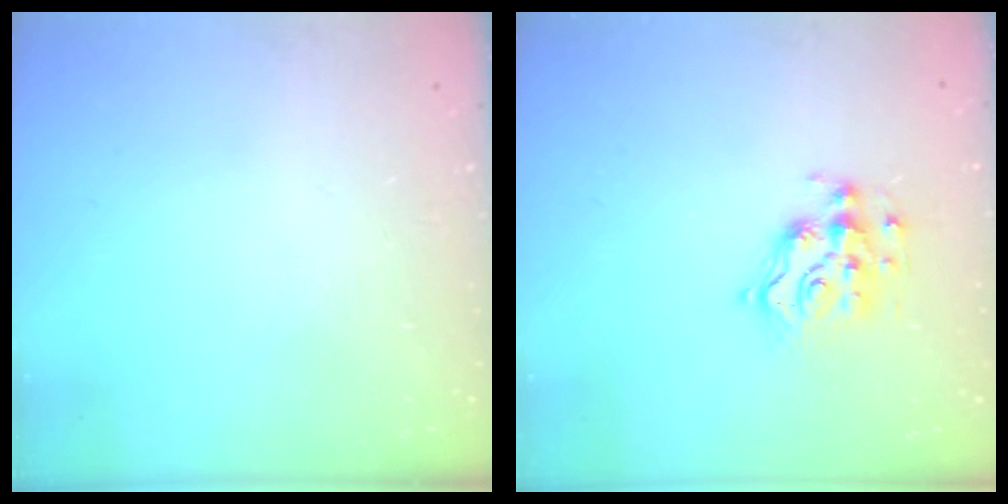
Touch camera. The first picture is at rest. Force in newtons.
{"total": 10.4, "press": 10.4, "slide": 0.5}